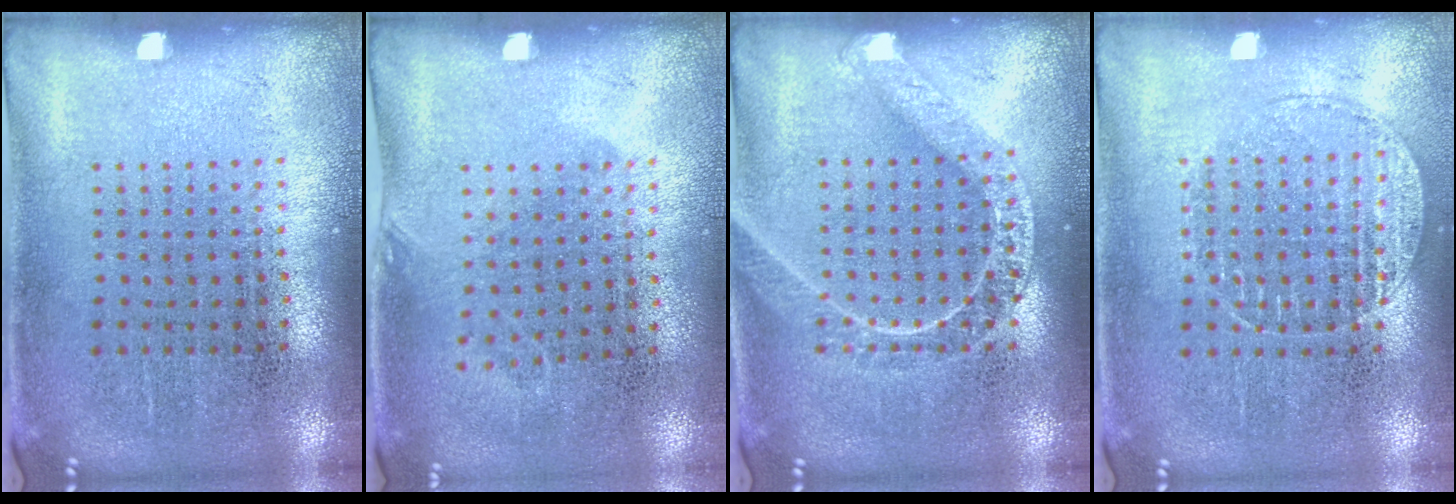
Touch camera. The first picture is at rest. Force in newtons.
{"total": 0.8, "press": 0.6, "slide": 0.5}
{"total": 2.5, "press": 2.5, "slide": 0.4}
{"total": 1.1, "press": 1.1, "slide": 0.4}